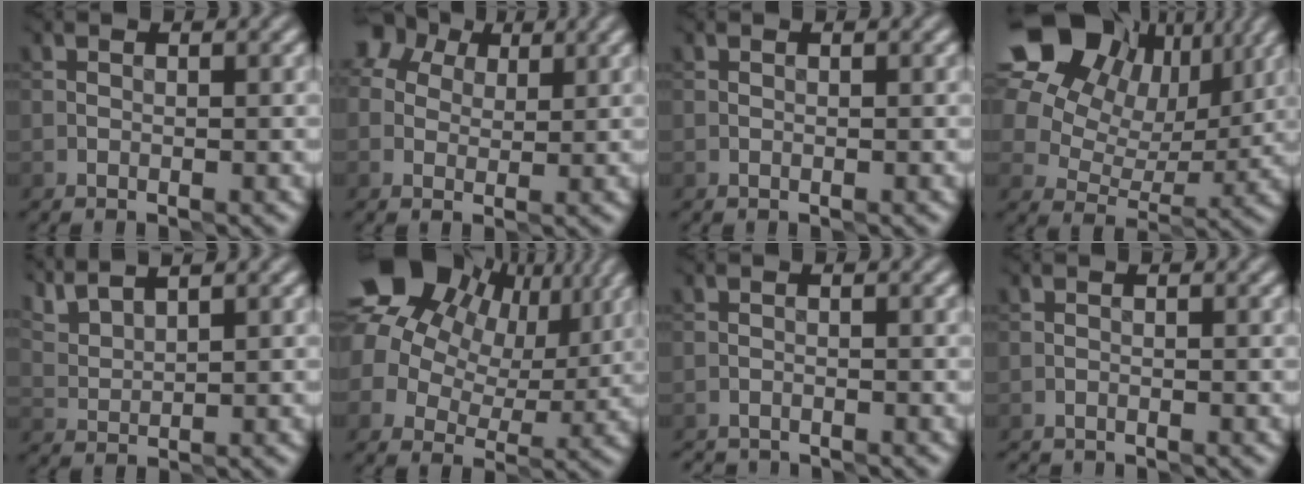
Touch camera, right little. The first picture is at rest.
{"total": 4.9, "force": [2.0, 3.8, 2.3], "torque": [-0.035, 0.027, 0.008]}
{"total": 0.0}
{"total": 17.3, "force": [9.2, 11.8, 8.7], "torque": [-0.189, 0.059, 0.159]}
{"total": 2.8, "force": [2.6, 0.4, 0.7], "torque": [-0.023, 0.003, 0.064]}
{"total": 16.1, "force": [7.6, 11.9, 7.7], "torque": [-0.183, 0.037, 0.132]}
{"total": 2.1, "force": [-2.1, 0.3, 0.0], "torque": [0.001, -0.010, -0.045]}
{"total": 1.1, "force": [-1.1, 0.0, -0.1], "torque": [0.002, -0.007, -0.027]}